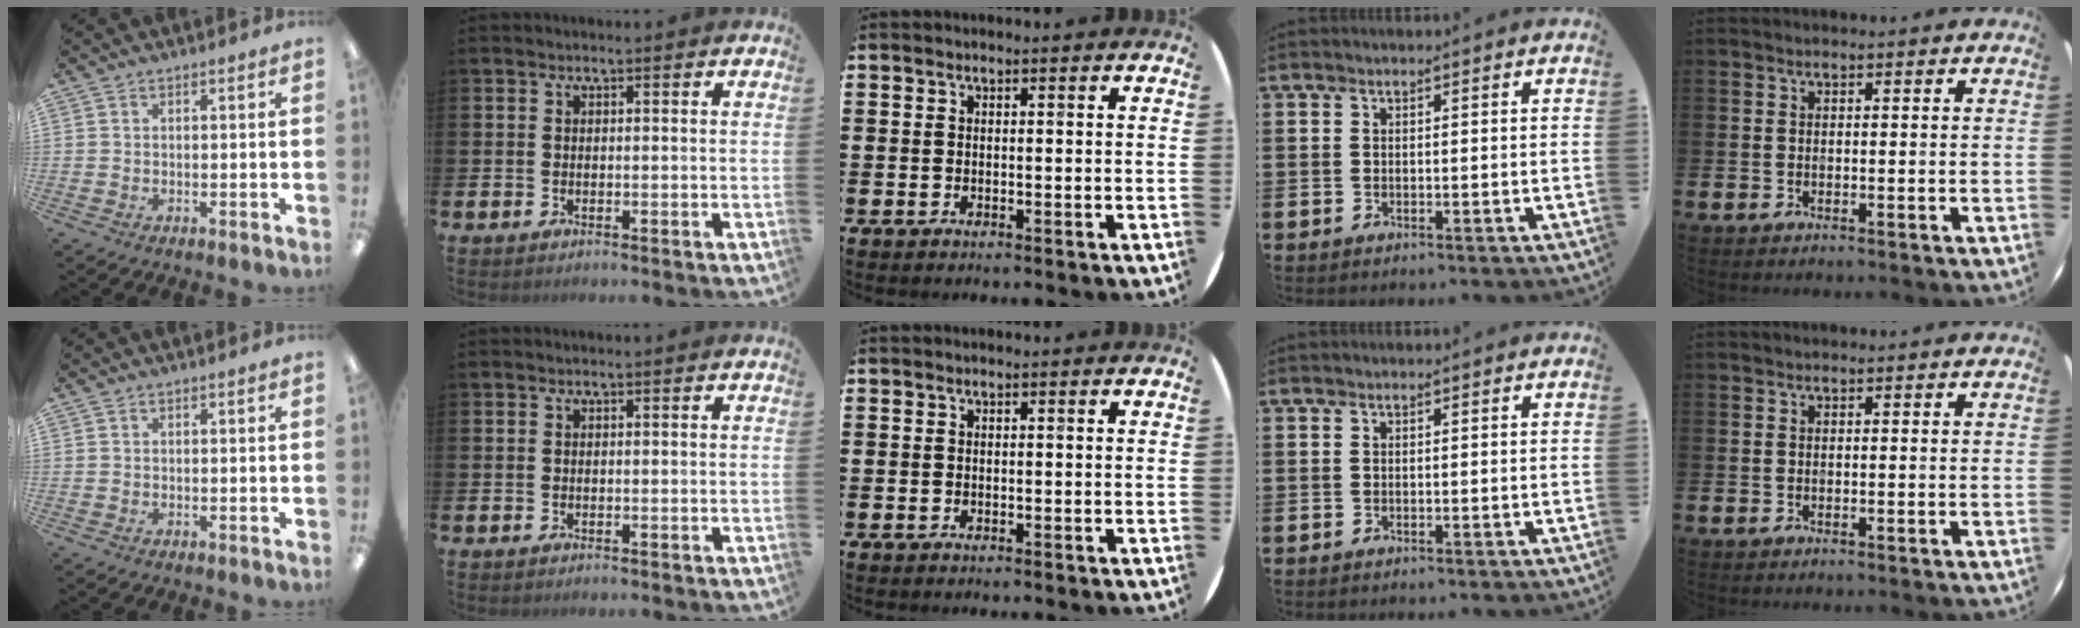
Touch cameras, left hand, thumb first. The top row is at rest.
{}